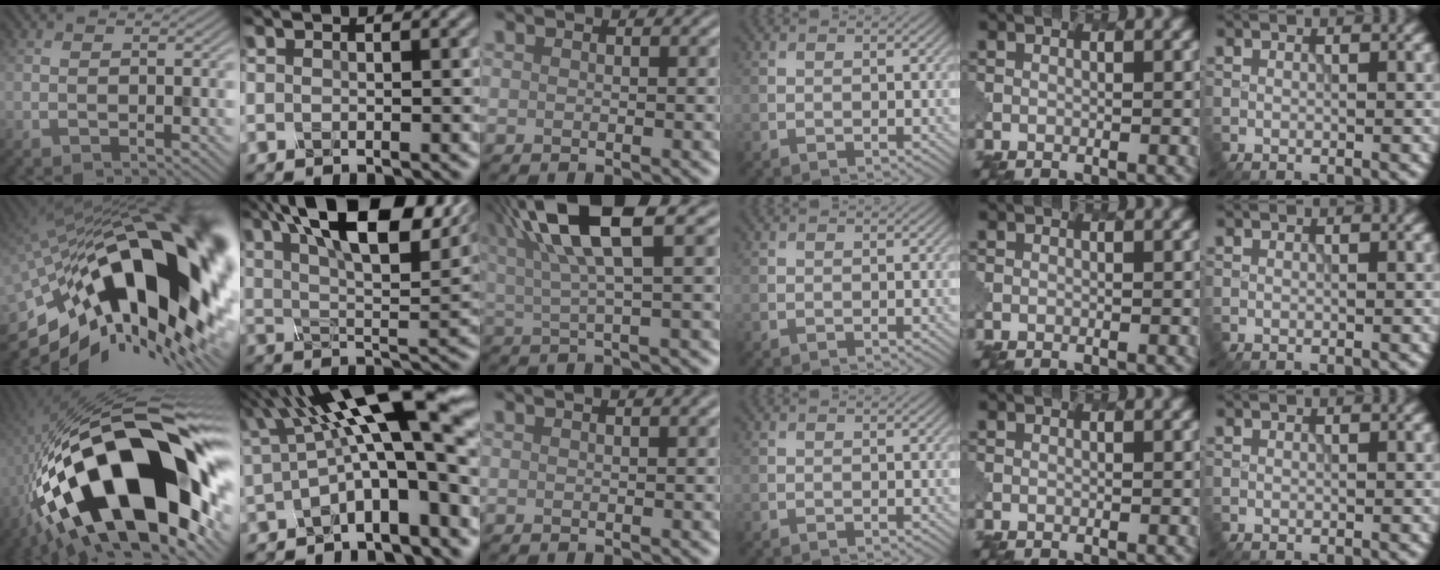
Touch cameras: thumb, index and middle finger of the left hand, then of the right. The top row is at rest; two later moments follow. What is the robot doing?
{"motion": "dispense", "object": "syringe"}